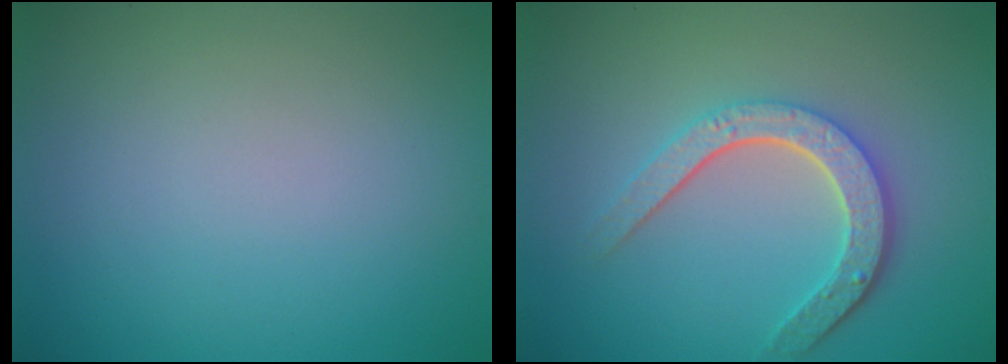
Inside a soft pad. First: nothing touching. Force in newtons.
{"total": 4.6, "press": 3.5, "slide": 3.0}